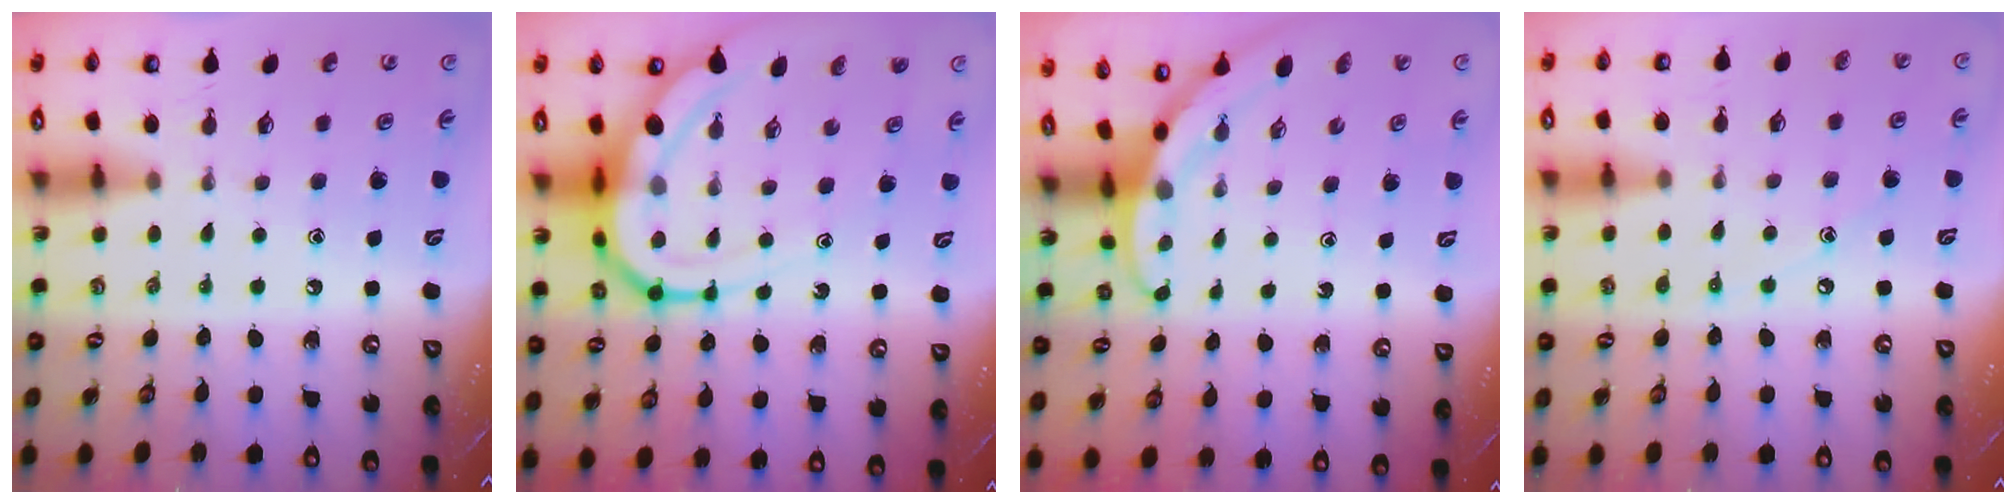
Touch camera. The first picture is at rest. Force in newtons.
{"total": 13.6, "press": 13.5, "slide": 1.5}
{"total": 2.7, "press": 2.7, "slide": 0.0}
{"total": 4.7, "press": 4.7, "slide": 0.6}